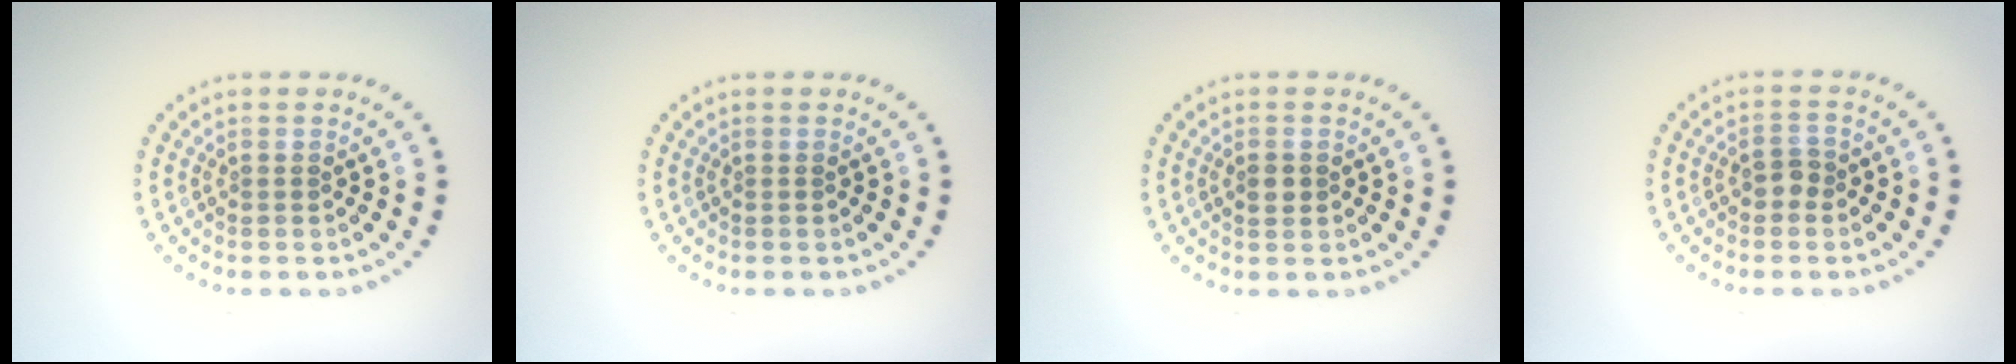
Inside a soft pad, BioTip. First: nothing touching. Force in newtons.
{"total": 0.0}
{"total": 1.4, "press": 1.4, "slide": 0.1}
{"total": 1.5, "press": 1.4, "slide": 0.5}